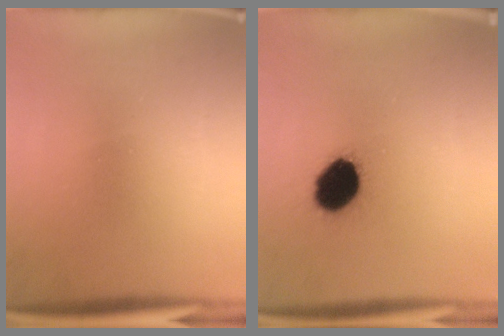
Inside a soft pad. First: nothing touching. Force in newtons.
{"total": 10.7}